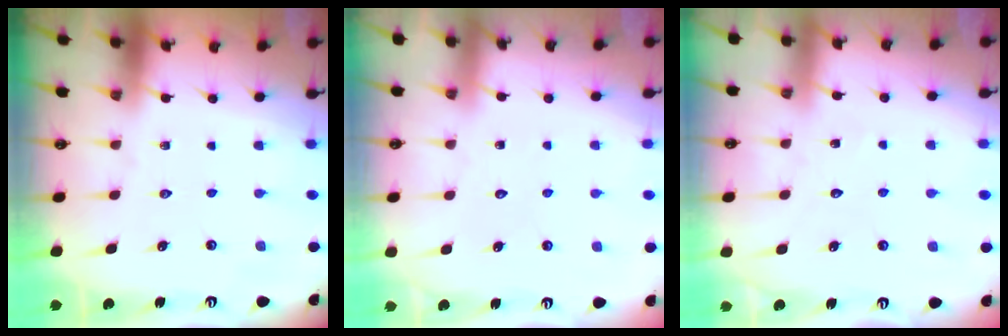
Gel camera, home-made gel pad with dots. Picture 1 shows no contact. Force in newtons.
{"total": 3.3, "press": 3.3, "slide": 0.2}
{"total": 4.8, "press": 4.8, "slide": 0.5}